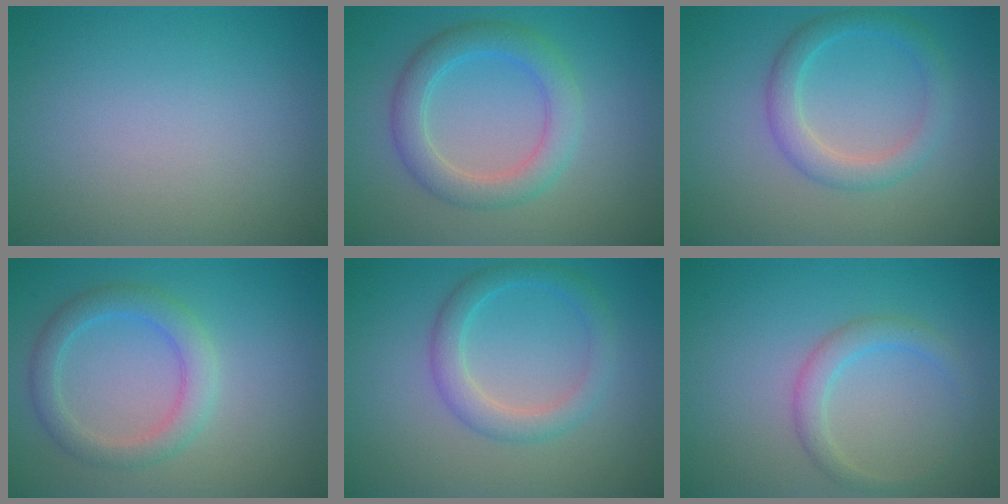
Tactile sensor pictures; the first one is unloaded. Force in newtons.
{"total": 3.9, "press": 3.9, "slide": 0.0}
{"total": 3.0, "press": 3.0, "slide": 0.1}
{"total": 3.1, "press": 3.1, "slide": 0.1}
{"total": 3.0, "press": 3.0, "slide": 0.1}
{"total": 2.1, "press": 2.1, "slide": 0.1}